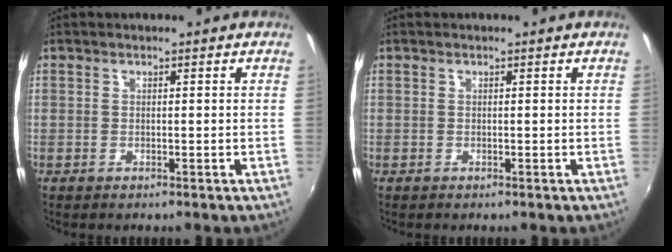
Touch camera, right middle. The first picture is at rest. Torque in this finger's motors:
{"motor_torque": [0.00, -0.01, -0.01, 0.00]}